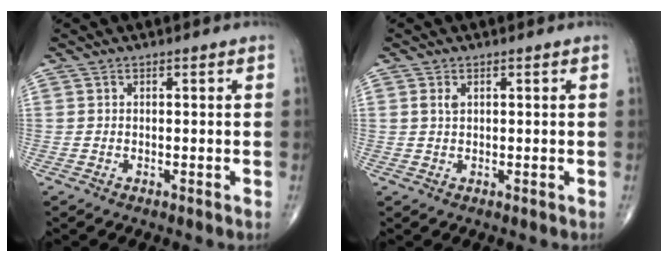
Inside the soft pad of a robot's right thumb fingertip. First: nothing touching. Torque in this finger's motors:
{"motor_torque": [-0.02, -0.15, 0.24, -0.02, 0.00]}